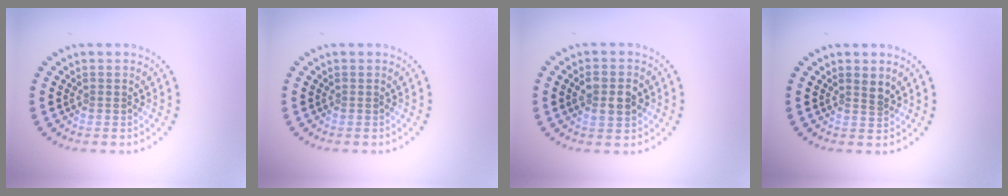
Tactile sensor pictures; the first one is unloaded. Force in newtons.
{"total": 0.0}
{"total": 2.7, "press": 2.7, "slide": 0.3}
{"total": 1.5, "press": 1.2, "slide": 0.9}